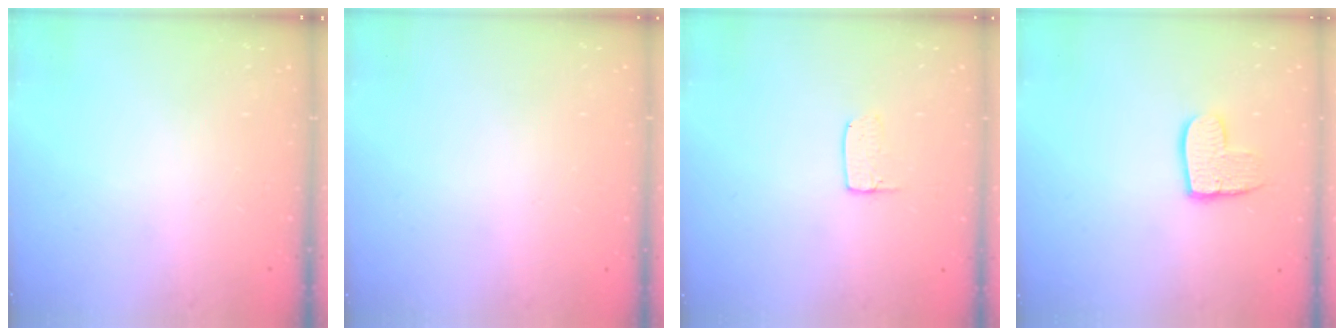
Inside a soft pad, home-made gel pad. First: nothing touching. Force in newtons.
{"total": 0.0}
{"total": 3.6, "press": 3.5, "slide": 0.2}
{"total": 9.2, "press": 9.2, "slide": 0.6}